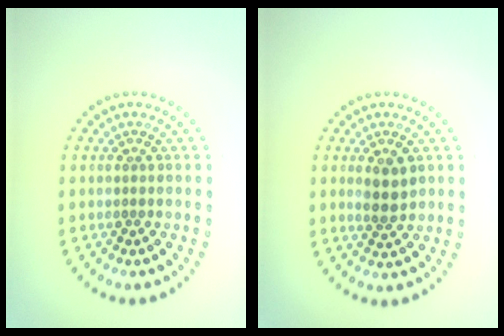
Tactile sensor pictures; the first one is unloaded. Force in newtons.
{"total": 2.4, "press": 2.2, "slide": 0.8}